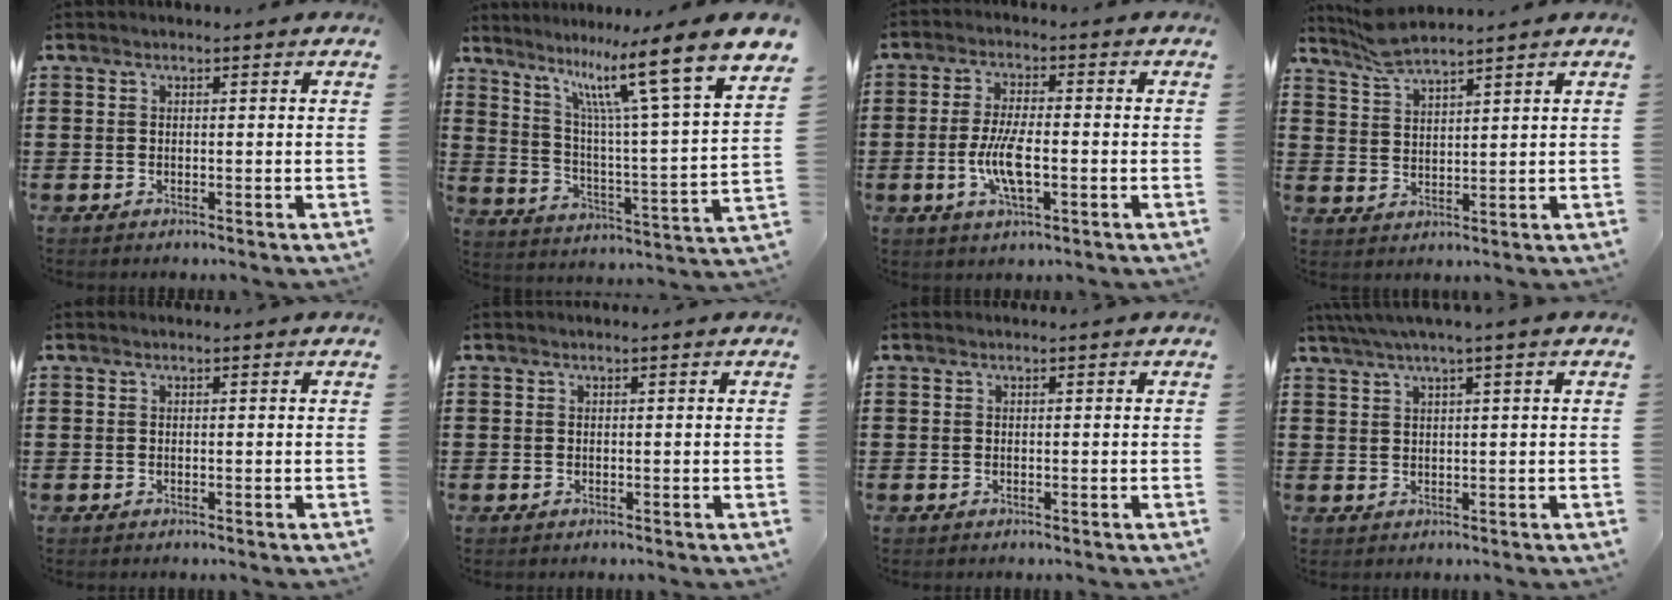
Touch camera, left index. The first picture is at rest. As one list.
[{"total": 12.9, "force": [8.7, 0.5, 9.5], "torque": [-0.188, -0.071, 0.130]}, {"total": 7.1, "force": [-1.7, 2.2, 6.6], "torque": [-0.144, -0.009, -0.035]}, {"total": 4.8, "force": [4.4, 0.8, 1.9], "torque": [-0.050, -0.008, 0.081]}, {"total": 0.0}, {"total": 0.0}, {"total": 0.0}, {"total": 2.5, "force": [1.3, -0.2, 2.1], "torque": [-0.041, 0.001, 0.023]}]